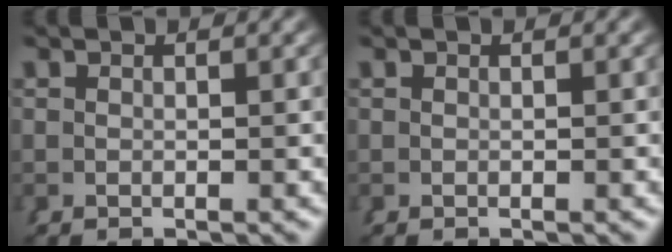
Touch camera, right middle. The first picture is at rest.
{"total": 0.0}